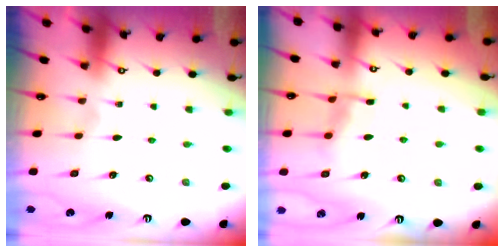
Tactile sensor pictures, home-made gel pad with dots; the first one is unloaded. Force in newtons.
{"total": 7.7, "press": 7.7, "slide": 0.7}